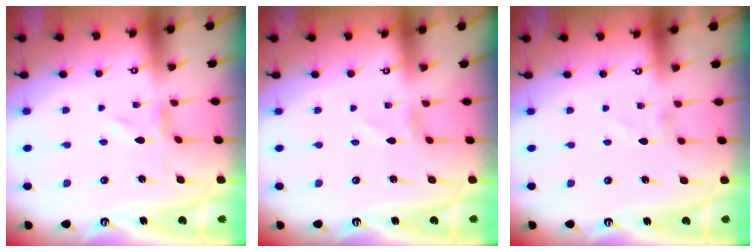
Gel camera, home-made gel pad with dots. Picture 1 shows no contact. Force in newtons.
{"total": 0.0}
{"total": 0.9, "press": 0.9, "slide": 0.1}